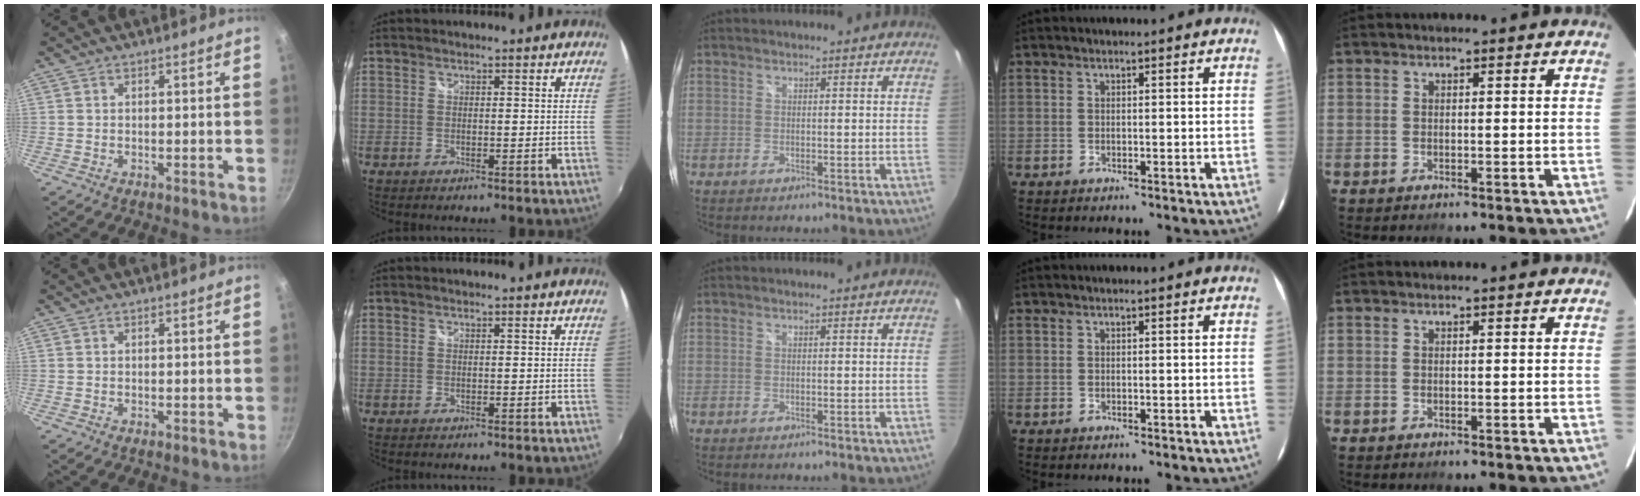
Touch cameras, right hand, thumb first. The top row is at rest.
{}